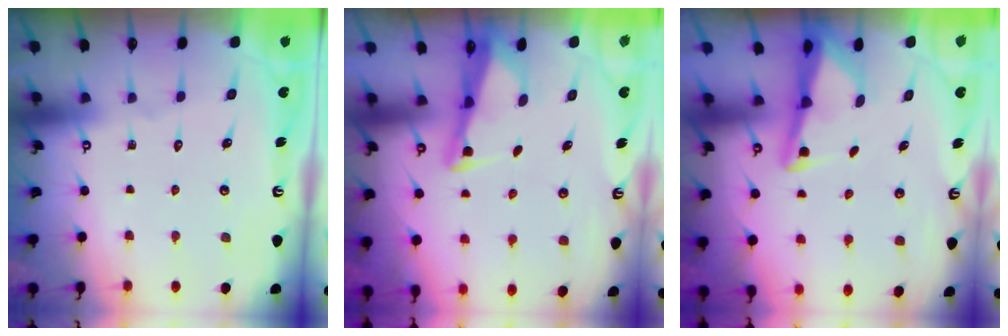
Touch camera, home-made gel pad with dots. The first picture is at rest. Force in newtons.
{"total": 2.9, "press": 2.9, "slide": 0.3}
{"total": 2.9, "press": 2.9, "slide": 0.3}